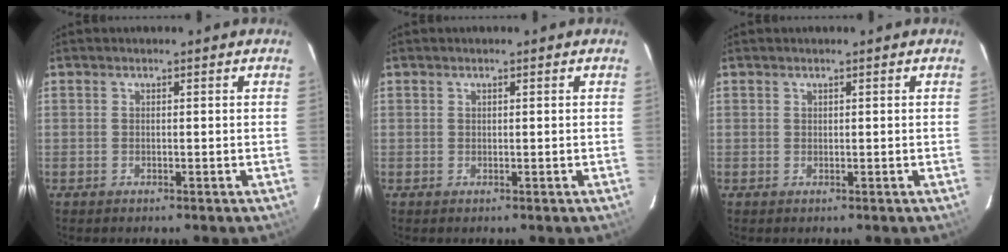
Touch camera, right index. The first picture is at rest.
{"total": 0.0}
{"total": 0.0}